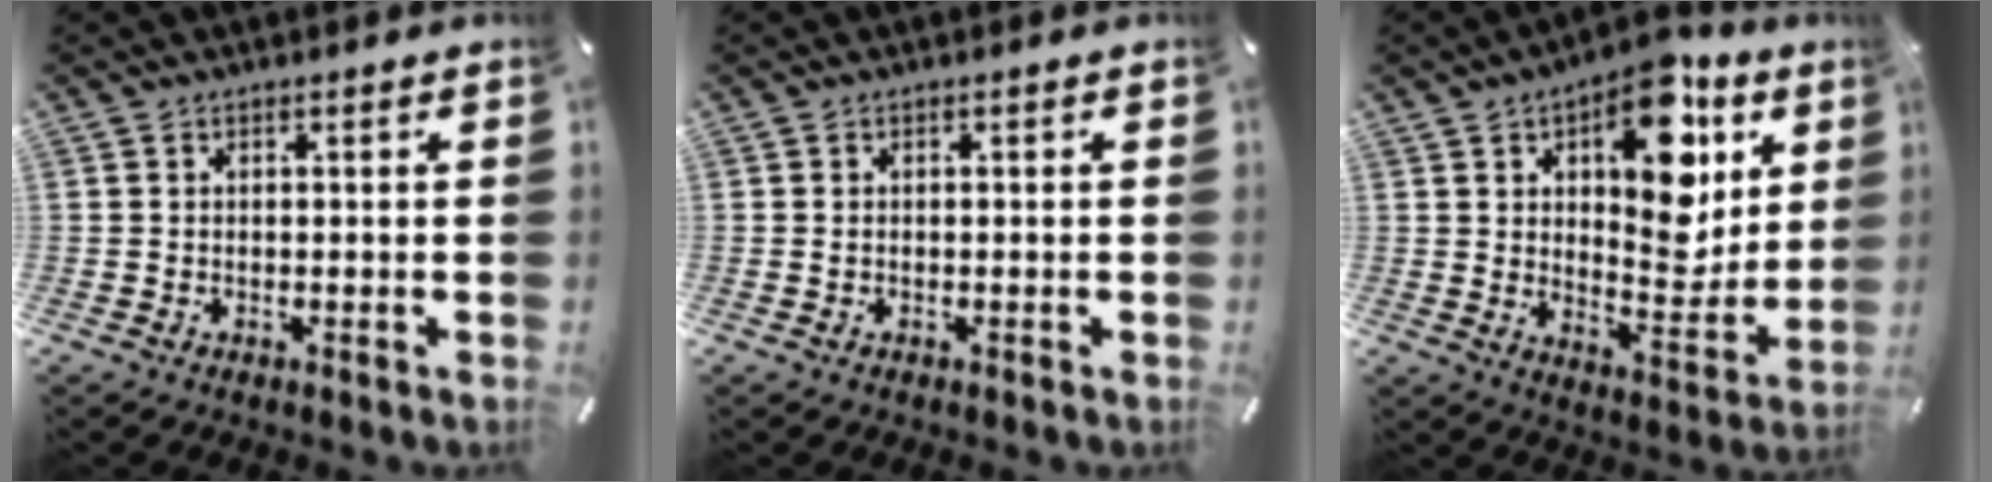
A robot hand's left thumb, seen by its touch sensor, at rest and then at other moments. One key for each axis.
{"total": 0.6, "fx": -0.2, "fy": 0.3, "fz": 0.4, "tx": -0.010, "ty": -0.001, "tz": -0.004}
{"total": 18.1, "fx": 8.0, "fy": 10.0, "fz": 12.8, "tx": -0.161, "ty": -0.044, "tz": 0.135}